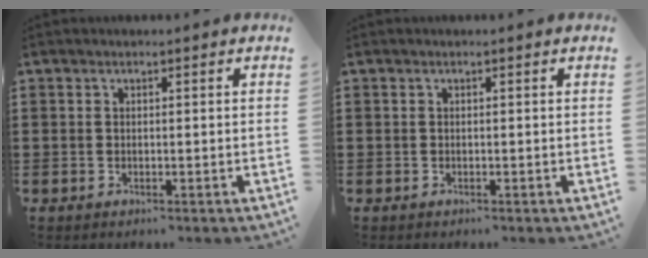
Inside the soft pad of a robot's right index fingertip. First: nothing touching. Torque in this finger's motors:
{"motor_torque": [0.26, -0.26, 0.00, -0.01]}